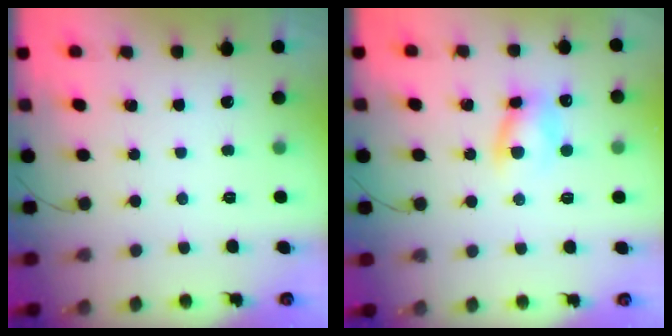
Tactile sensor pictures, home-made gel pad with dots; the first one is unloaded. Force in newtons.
{"total": 7.4, "press": 7.3, "slide": 1.2}